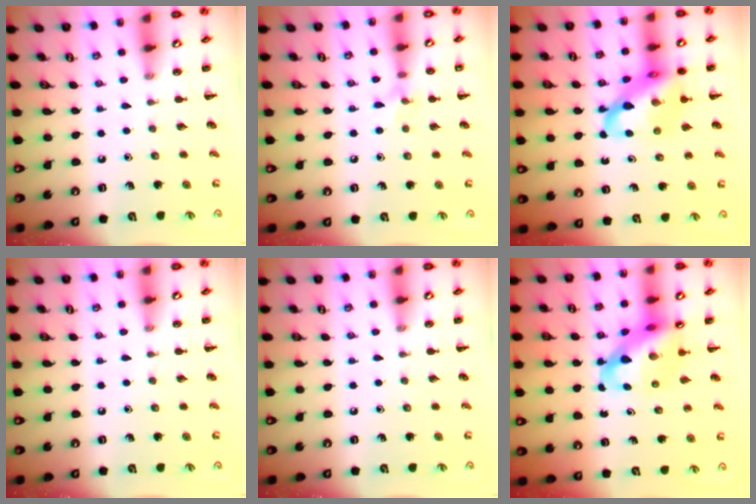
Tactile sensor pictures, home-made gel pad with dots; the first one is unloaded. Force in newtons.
{"total": 6.3, "press": 6.0, "slide": 1.8}
{"total": 16.2, "press": 15.7, "slide": 4.0}
{"total": 0.0}
{"total": 0.0}
{"total": 11.6, "press": 11.1, "slide": 3.6}